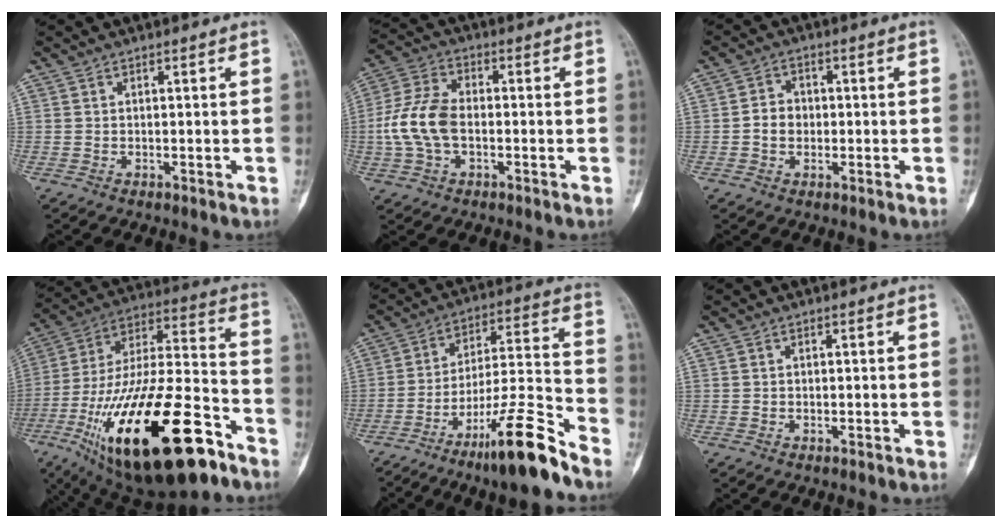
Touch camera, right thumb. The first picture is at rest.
{"total": 10.8, "force": [-1.4, 6.6, 8.4], "torque": [-0.177, 0.026, -0.033]}
{"total": 4.1, "force": [-0.4, 3.5, 2.1], "torque": [-0.022, 0.012, -0.014]}
{"total": 35.6, "force": [-17.6, 13.0, 28.1], "torque": [-0.504, 0.054, -0.285]}
{"total": 16.8, "force": [-11.8, 1.7, 11.9], "torque": [-0.200, 0.082, -0.195]}
{"total": 0.0}